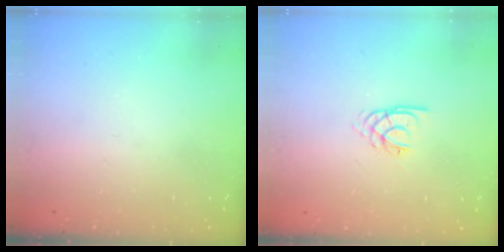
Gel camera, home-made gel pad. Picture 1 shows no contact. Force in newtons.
{"total": 2.8, "press": 2.7, "slide": 0.3}